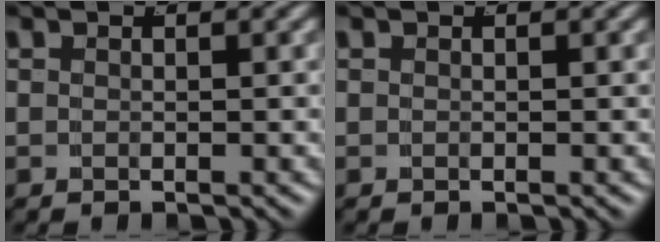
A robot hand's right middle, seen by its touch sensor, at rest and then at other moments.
{"total": 0.0}